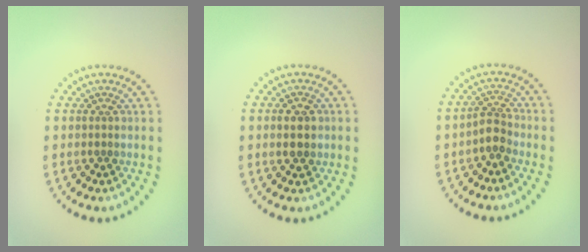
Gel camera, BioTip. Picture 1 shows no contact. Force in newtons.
{"total": 2.2, "press": 2.2, "slide": 0.4}
{"total": 2.1, "press": 1.7, "slide": 1.2}